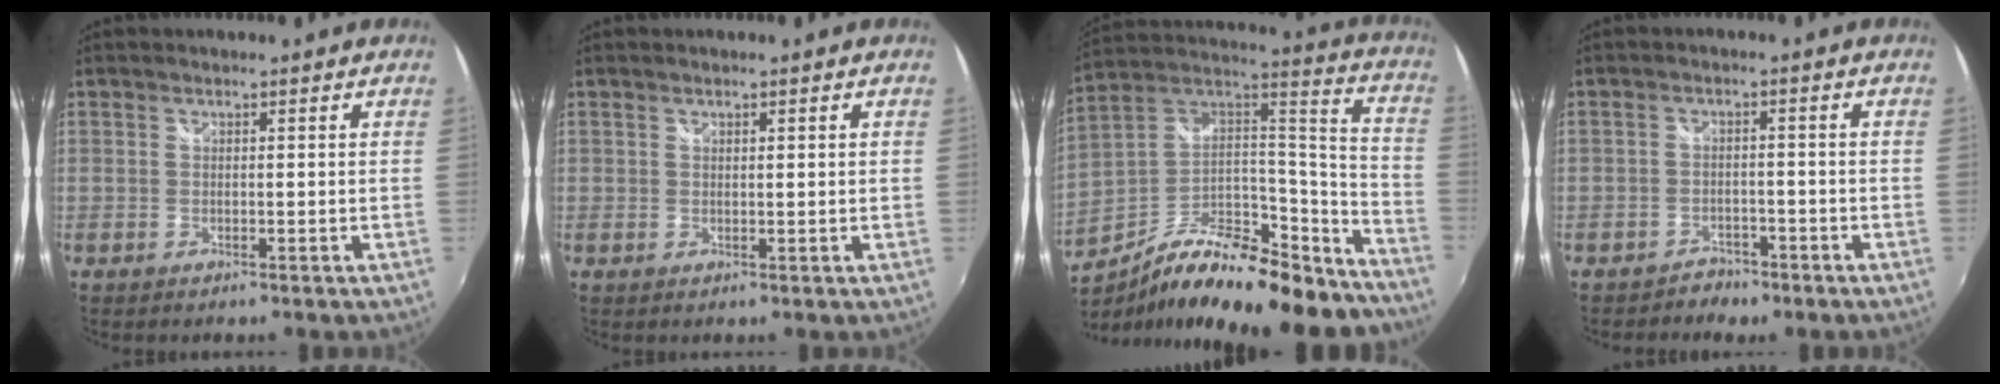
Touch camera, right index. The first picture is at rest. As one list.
[{"total": 1.8, "force": [0.7, -1.7, -0.1], "torque": [0.011, -0.005, 0.016]}, {"total": 27.5, "force": [-21.0, 9.0, 15.2], "torque": [-0.221, 0.014, -0.311]}, {"total": 2.7, "force": [-2.7, 0.2, -0.5], "torque": [0.006, 0.001, -0.039]}]